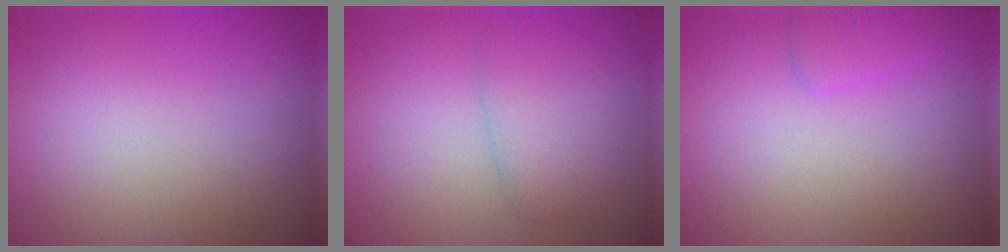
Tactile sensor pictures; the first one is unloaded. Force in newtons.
{"total": 2.6, "press": 2.6, "slide": 0.1}
{"total": 1.4, "press": 1.4, "slide": 0.2}